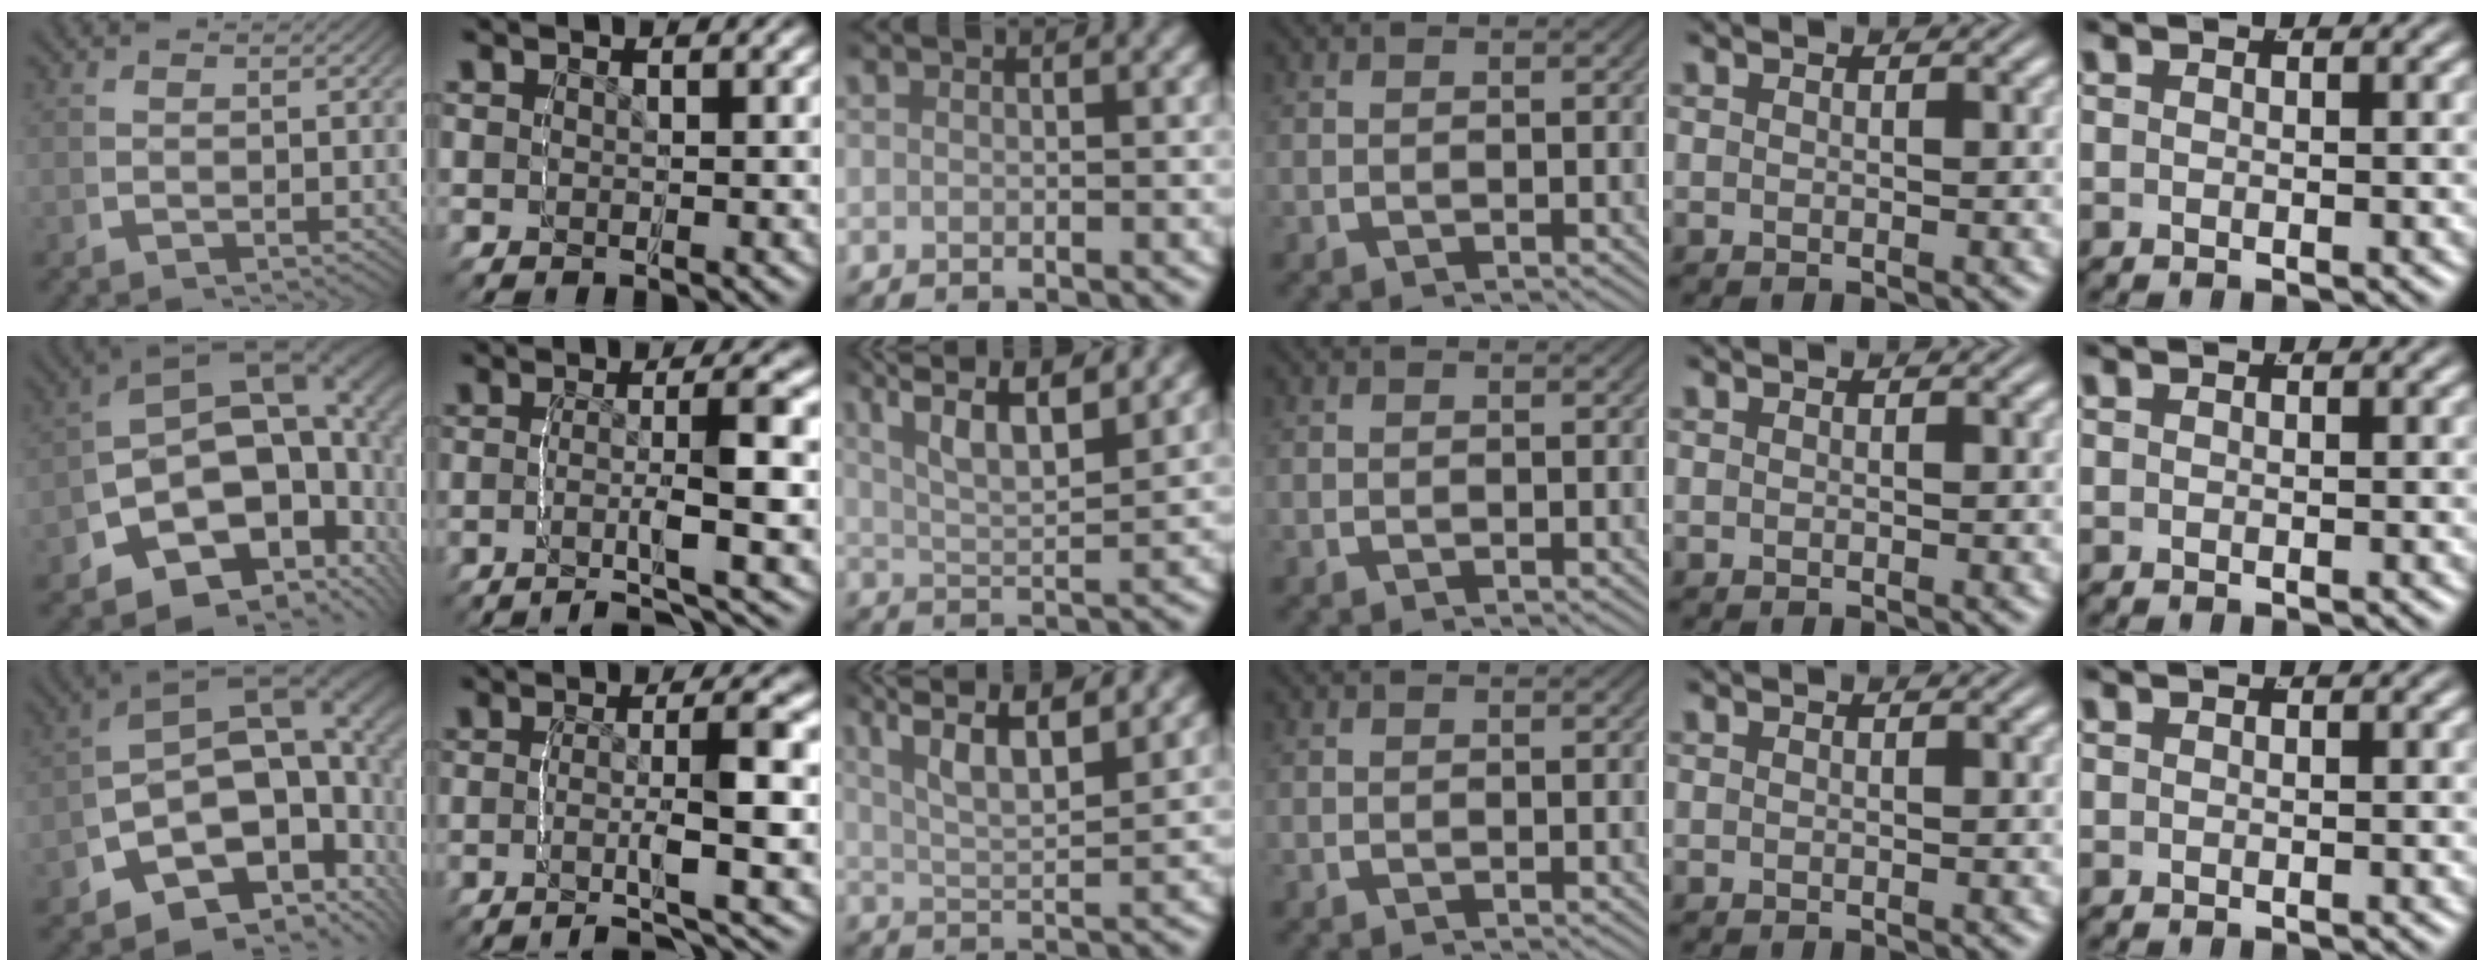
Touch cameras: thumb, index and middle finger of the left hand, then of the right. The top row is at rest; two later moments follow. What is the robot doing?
{"motion": "grasp_and_lifting", "object": "sponge"}